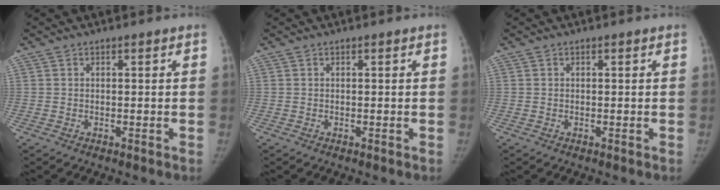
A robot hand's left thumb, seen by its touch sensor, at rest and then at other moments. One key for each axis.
{"total": 0.0}
{"total": 0.0}